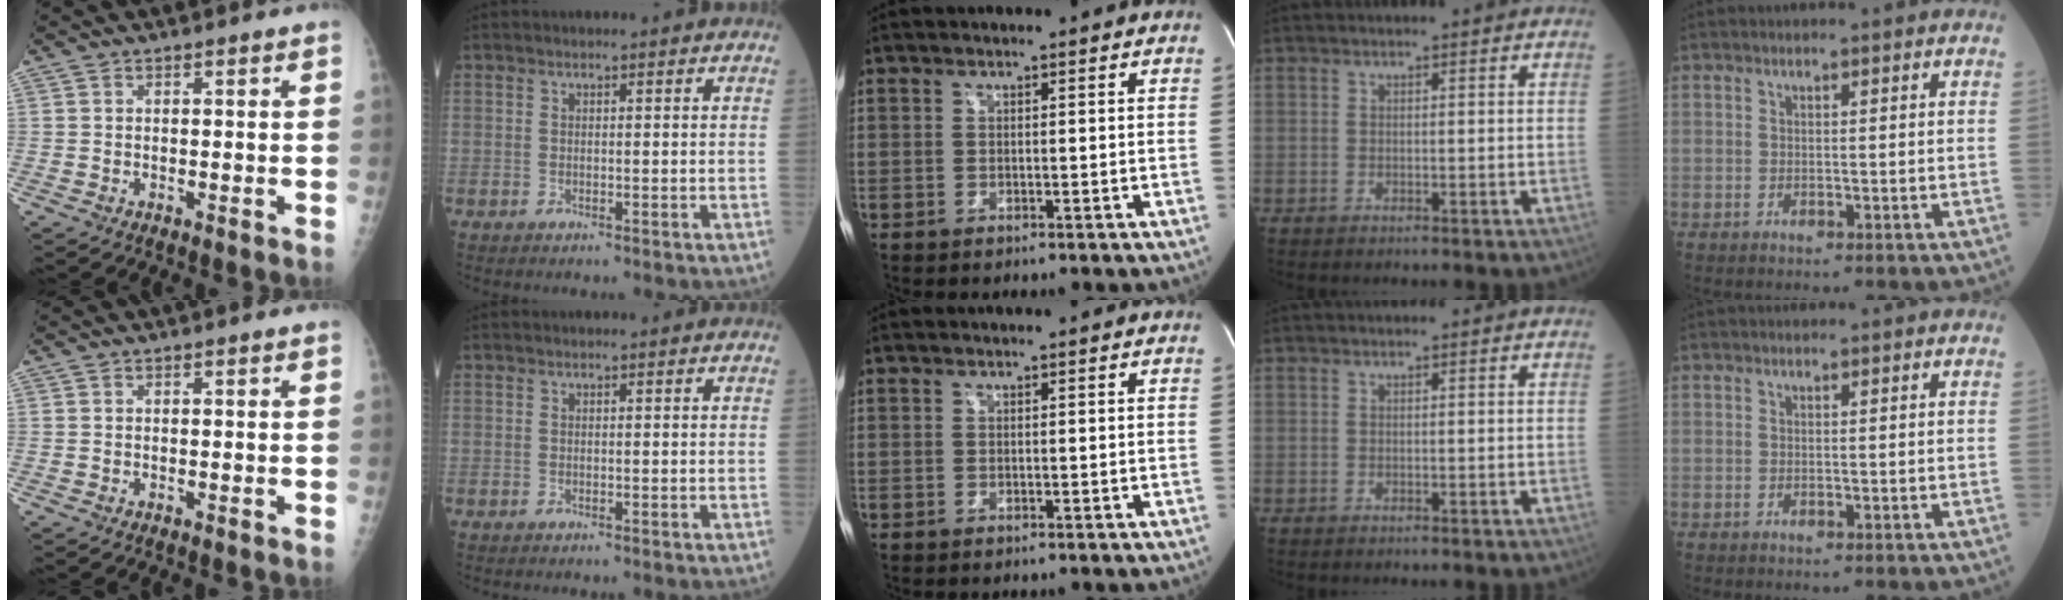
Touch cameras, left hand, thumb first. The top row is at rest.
{}